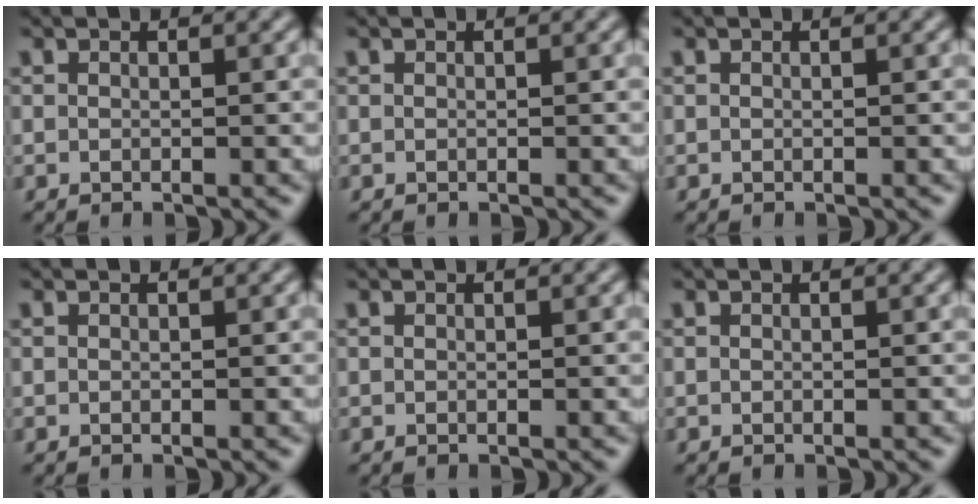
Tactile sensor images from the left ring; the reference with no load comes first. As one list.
[{"total": 0.0}, {"total": 0.0}, {"total": 0.0}, {"total": 0.0}, {"total": 0.0}]